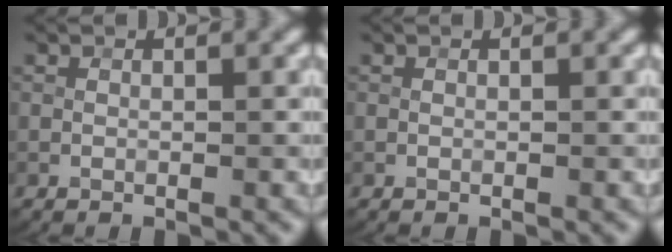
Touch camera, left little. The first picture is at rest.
{"total": 0.0}